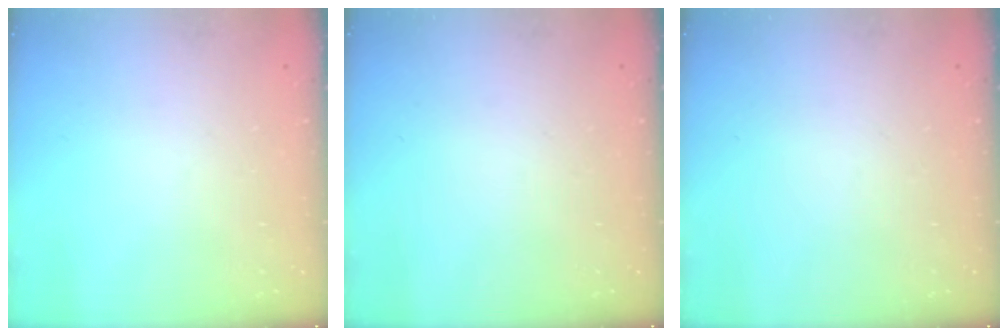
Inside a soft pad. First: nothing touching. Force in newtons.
{"total": 0.0}
{"total": 0.0}